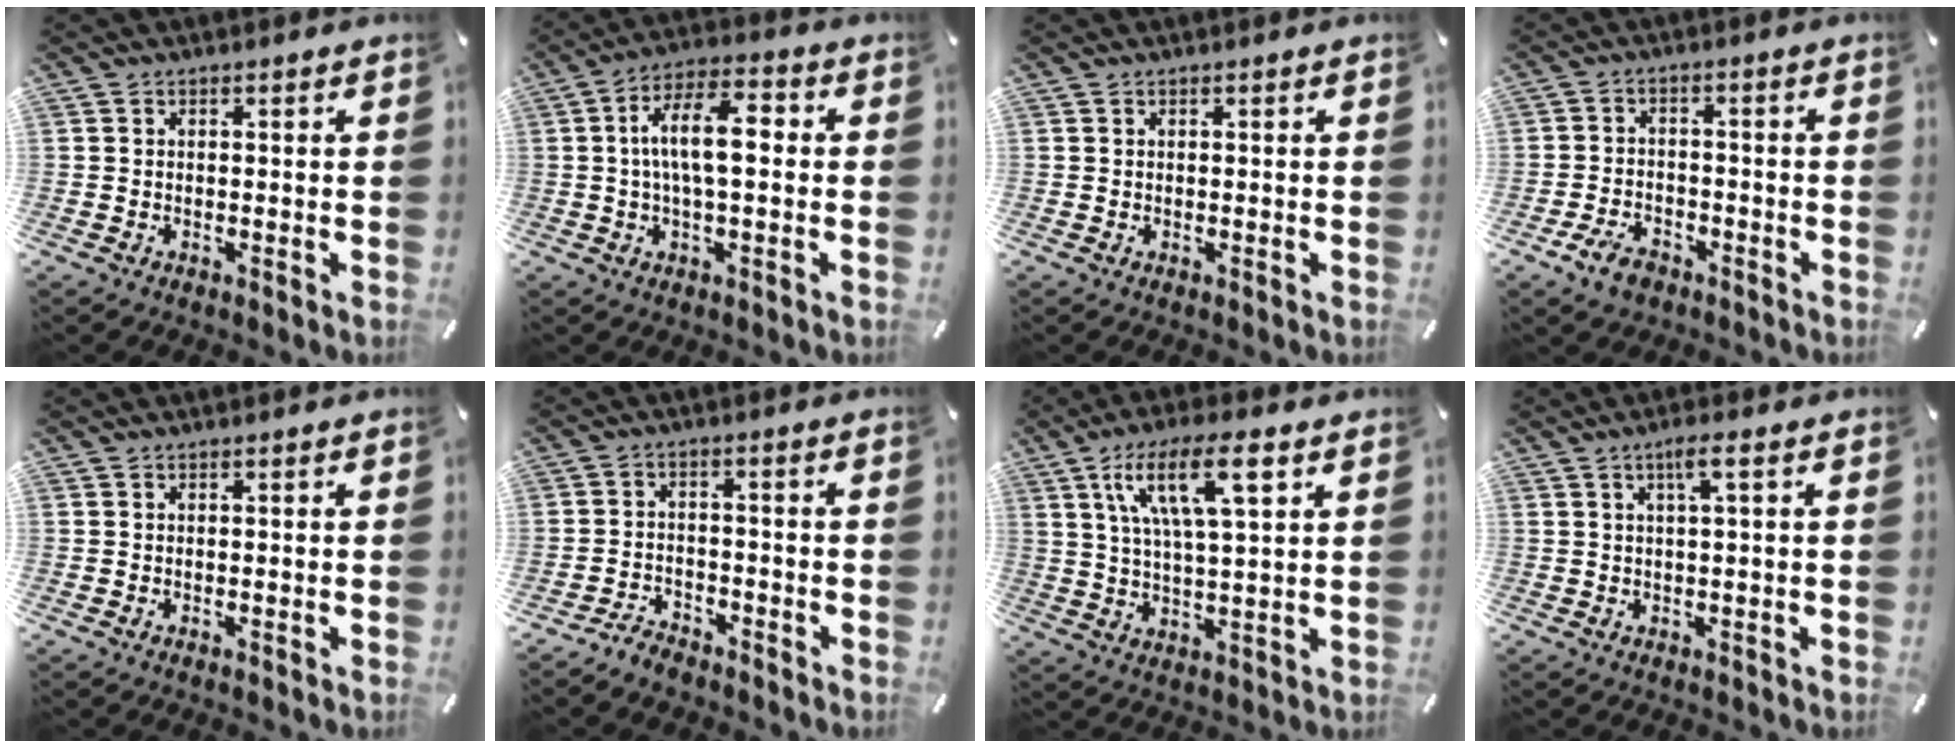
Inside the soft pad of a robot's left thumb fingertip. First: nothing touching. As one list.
[{"total": 10.8, "force": [0.6, 4.4, 9.9], "torque": [-0.183, 0.011, 0.006]}, {"total": 0.0}, {"total": 5.4, "force": [-3.6, 3.3, 2.4], "torque": [-0.052, 0.020, -0.070]}, {"total": 0.0}, {"total": 3.6, "force": [-3.3, 1.3, 0.5], "torque": [-0.014, 0.020, -0.068]}, {"total": 13.7, "force": [6.3, 4.1, 11.5], "torque": [-0.206, 0.002, 0.106]}, {"total": 3.9, "force": [1.4, 0.3, 3.6], "torque": [-0.071, 0.001, 0.021]}]